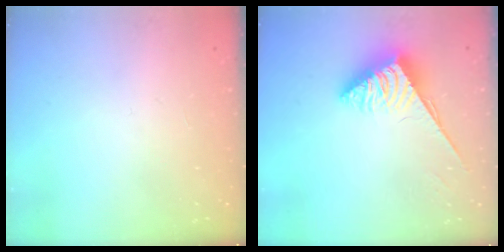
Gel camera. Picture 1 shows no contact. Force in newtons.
{"total": 3.9, "press": 3.8, "slide": 0.6}